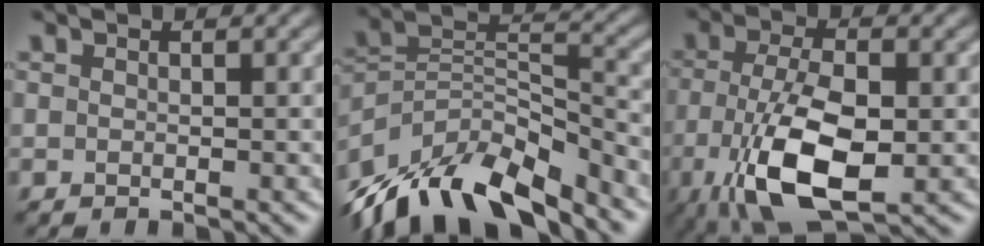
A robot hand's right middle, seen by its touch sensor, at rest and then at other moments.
{"total": 11.6, "force": [-9.4, 4.3, 5.3], "torque": [-0.095, 0.009, -0.180]}
{"total": 9.0, "force": [-3.2, 3.8, 7.5], "torque": [-0.163, -0.013, -0.057]}